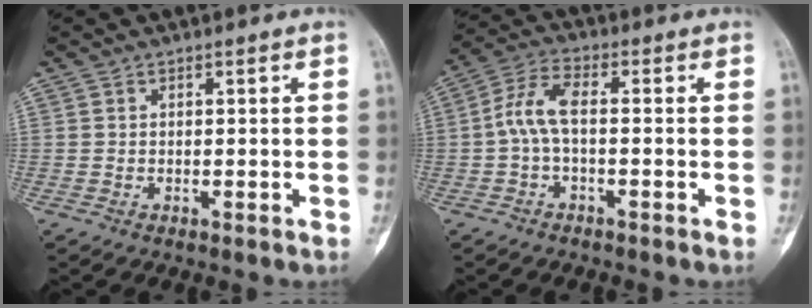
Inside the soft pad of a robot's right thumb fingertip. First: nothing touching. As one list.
[{"total": 6.4, "force": [-0.6, 2.6, 5.8], "torque": [-0.128, 0.025, -0.020]}]